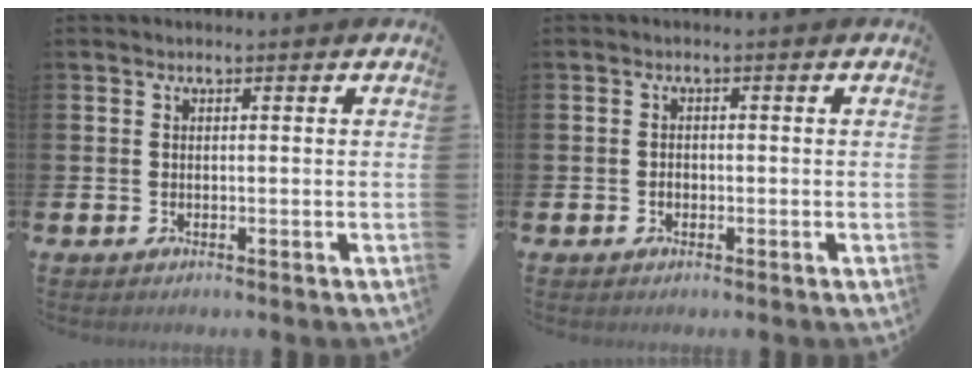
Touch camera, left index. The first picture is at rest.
{"total": 1.0, "force": [-0.3, 0.8, 0.5], "torque": [-0.003, 0.001, -0.009]}